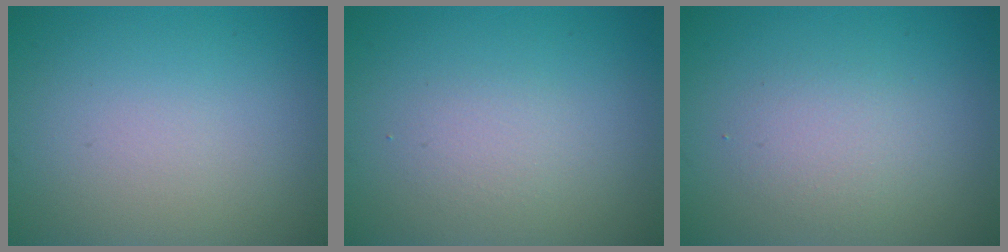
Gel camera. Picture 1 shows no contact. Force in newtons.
{"total": 1.4, "press": 1.4, "slide": 0.1}
{"total": 2.0, "press": 2.0, "slide": 0.1}